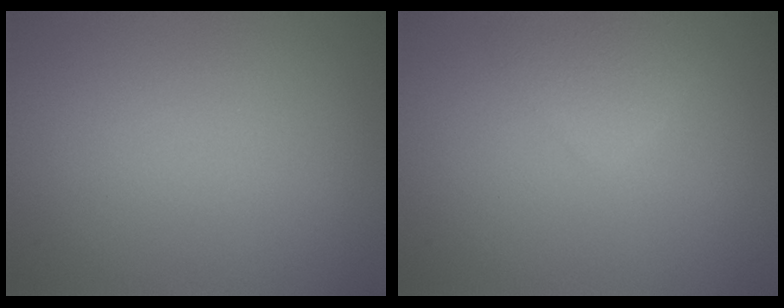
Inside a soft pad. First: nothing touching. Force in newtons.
{"total": 1.7, "press": 1.7, "slide": 0.0}